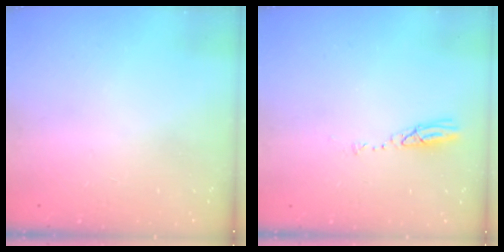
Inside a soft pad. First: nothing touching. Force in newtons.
{"total": 3.9, "press": 3.9, "slide": 0.4}